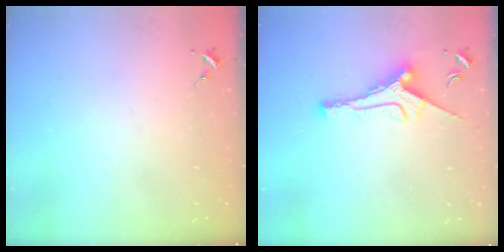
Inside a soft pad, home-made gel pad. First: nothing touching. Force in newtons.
{"total": 10.4, "press": 10.4, "slide": 0.2}